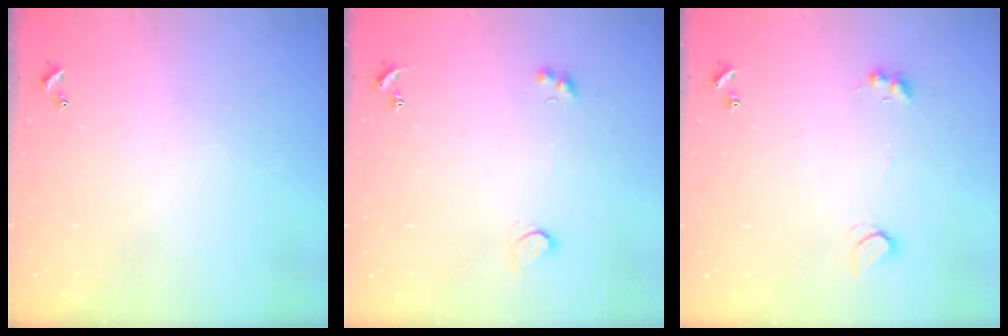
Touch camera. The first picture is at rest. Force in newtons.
{"total": 2.6, "press": 2.3, "slide": 1.2}
{"total": 2.5, "press": 2.3, "slide": 1.1}